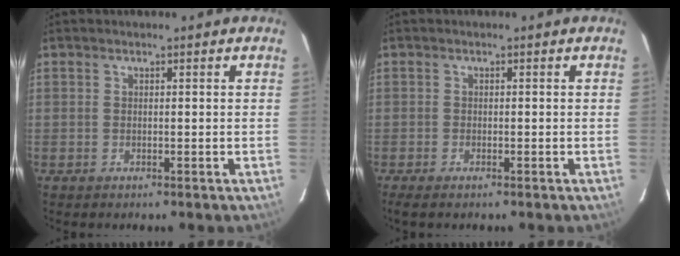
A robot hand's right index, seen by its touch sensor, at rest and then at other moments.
{"total": 2.2, "force": [-1.6, 0.3, 1.4], "torque": [-0.033, -0.006, -0.030]}